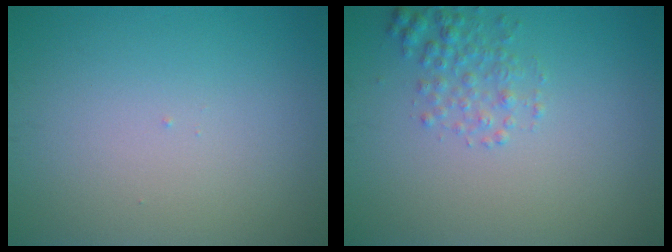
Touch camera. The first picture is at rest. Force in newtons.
{"total": 2.0, "press": 2.0, "slide": 0.1}